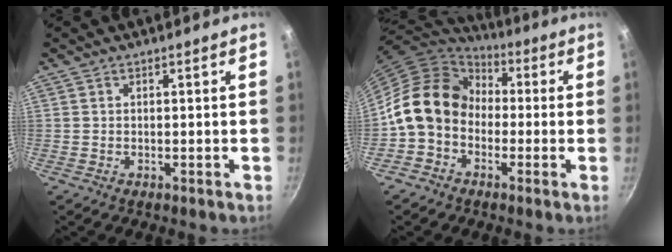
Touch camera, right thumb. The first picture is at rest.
{"total": 13.6, "force": [-1.1, 11.2, 7.8], "torque": [-0.100, 0.041, -0.041]}